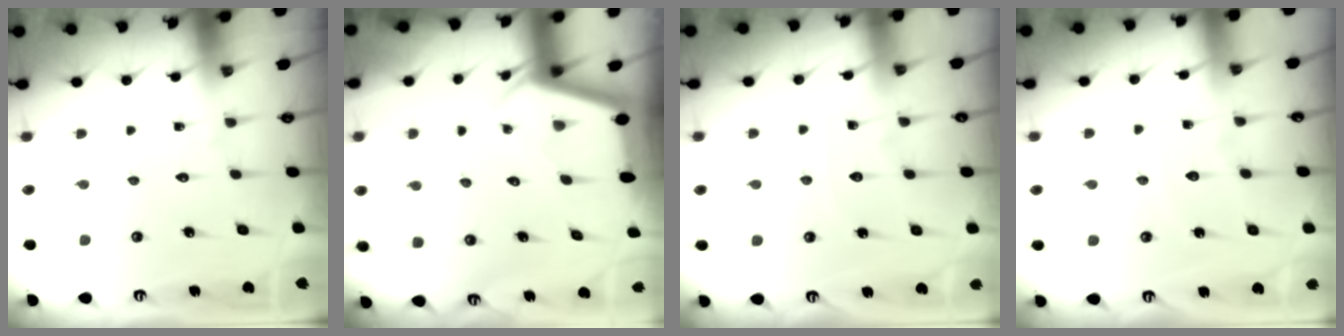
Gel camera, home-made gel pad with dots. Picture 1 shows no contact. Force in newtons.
{"total": 2.4, "press": 2.4, "slide": 0.2}
{"total": 4.2, "press": 4.2, "slide": 0.5}
{"total": 4.3, "press": 4.3, "slide": 0.5}